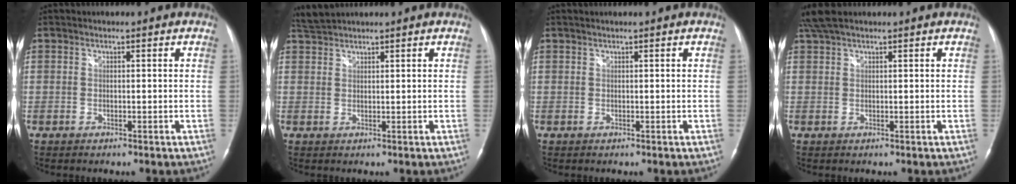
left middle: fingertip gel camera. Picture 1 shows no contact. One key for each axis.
{"total": 2.6, "fx": 2.5, "fy": -0.2, "fz": 0.2, "tx": -0.016, "ty": 0.015, "tz": 0.059}
{"total": 0.8, "fx": 0.6, "fy": -0.1, "fz": 0.5, "tx": -0.011, "ty": 0.011, "tz": 0.015}
{"total": 4.0, "fx": 3.4, "fy": 0.7, "fz": 2.0, "tx": -0.045, "ty": 0.029, "tz": 0.068}